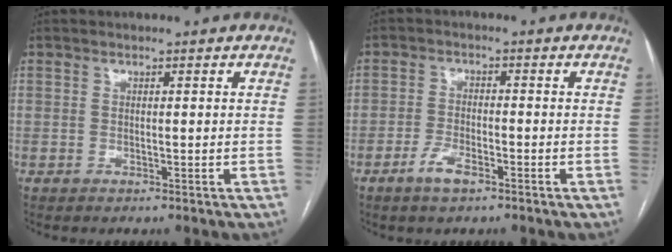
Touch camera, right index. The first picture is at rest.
{"total": 3.6, "force": [-2.4, 1.3, 2.5], "torque": [-0.051, 0.002, -0.045]}